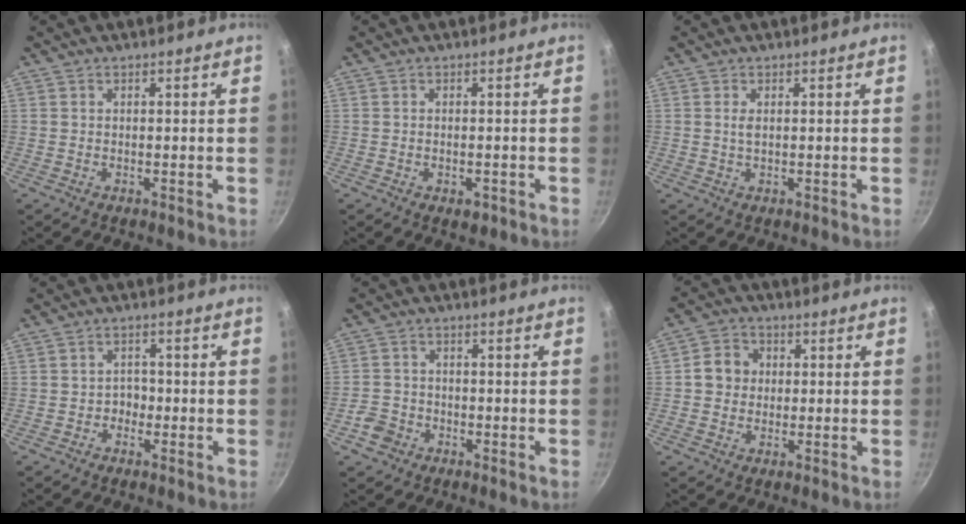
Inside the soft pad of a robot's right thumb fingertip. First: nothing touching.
{"total": 1.8, "force": [-0.8, 1.0, 1.3], "torque": [-0.014, 0.002, -0.008]}
{"total": 1.6, "force": [0.3, 0.7, 1.3], "torque": [-0.030, 0.001, 0.012]}
{"total": 2.4, "force": [-1.0, 2.0, 1.0], "torque": [0.006, 0.011, -0.025]}
{"total": 3.7, "force": [-2.0, 2.9, 1.1], "torque": [-0.007, 0.015, -0.039]}
{"total": 5.7, "force": [0.4, 5.1, 2.6], "torque": [-0.030, 0.012, -0.001]}